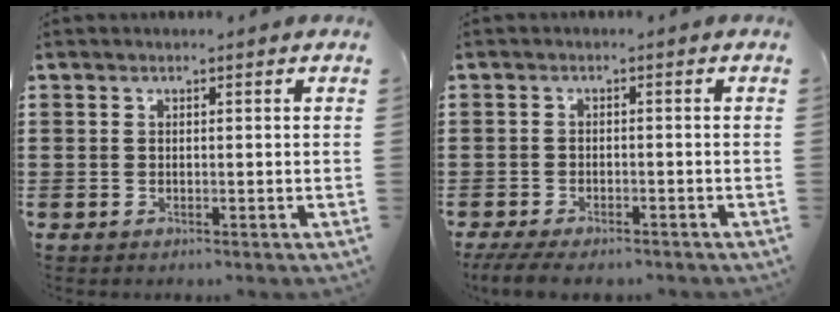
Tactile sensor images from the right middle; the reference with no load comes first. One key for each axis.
{"total": 2.7, "fx": -2.5, "fy": 0.5, "fz": 0.9, "tx": -0.031, "ty": -0.003, "tz": -0.057}